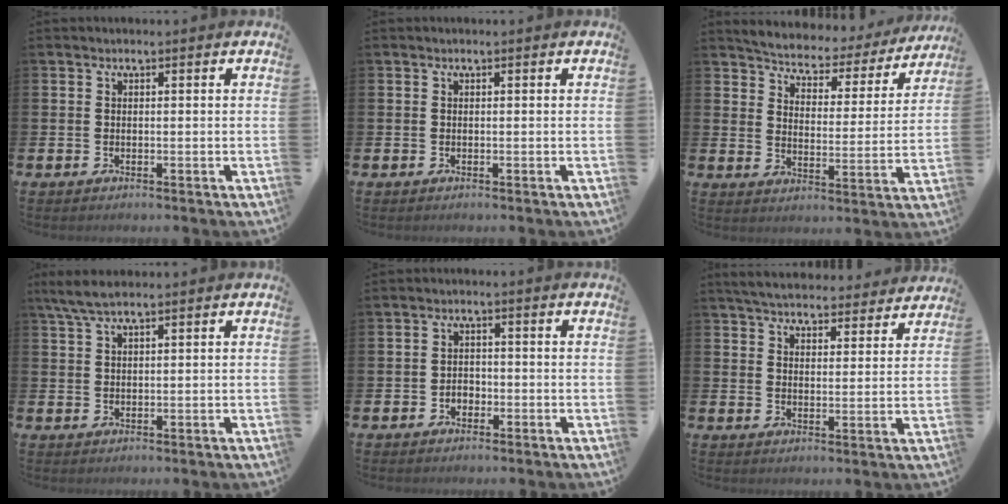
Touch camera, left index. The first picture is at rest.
{"total": 0.0}
{"total": 4.9, "force": [4.7, 1.1, 0.4], "torque": [-0.032, -0.045, 0.074]}
{"total": 4.0, "force": [3.0, 0.8, 2.5], "torque": [-0.059, 0.000, 0.055]}
{"total": 1.8, "force": [-0.9, 1.5, 0.6], "torque": [-0.009, 0.001, -0.021]}
{"total": 5.7, "force": [5.5, 1.0, 0.8], "torque": [-0.034, -0.036, 0.098]}